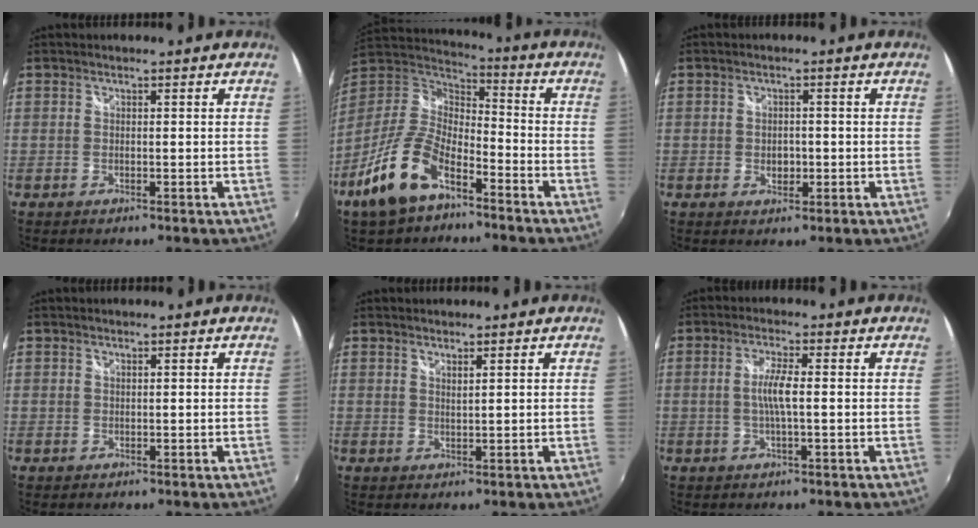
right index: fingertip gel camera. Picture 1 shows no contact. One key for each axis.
{"total": 16.1, "fx": -9.3, "fy": 7.2, "fz": 11.0, "tx": -0.238, "ty": -0.014, "tz": -0.177}
{"total": 2.6, "fx": -0.5, "fy": 2.0, "fz": 1.6, "tx": -0.025, "ty": 0.000, "tz": -0.008}
{"total": 0.7, "fx": 0.3, "fy": 0.7, "fz": 0.0, "tx": 0.002, "ty": 0.002, "tz": 0.003}
{"total": 1.4, "fx": 1.1, "fy": 0.1, "fz": 0.8, "tx": -0.014, "ty": -0.001, "tz": 0.018}
{"total": 4.4, "fx": -0.2, "fy": 0.3, "fz": 4.4, "tx": -0.083, "ty": 0.000, "tz": -0.003}